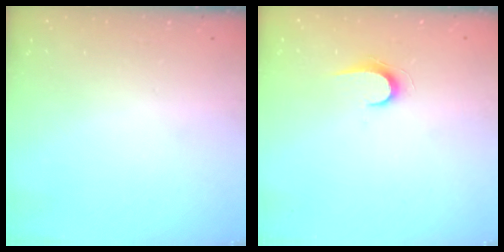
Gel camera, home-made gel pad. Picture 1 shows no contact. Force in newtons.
{"total": 5.9, "press": 5.9, "slide": 0.6}